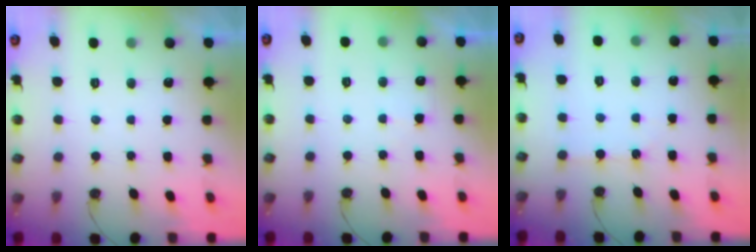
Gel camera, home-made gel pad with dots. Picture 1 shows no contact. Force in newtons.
{"total": 4.0, "press": 4.0, "slide": 0.8}
{"total": 1.4, "press": 1.3, "slide": 0.3}